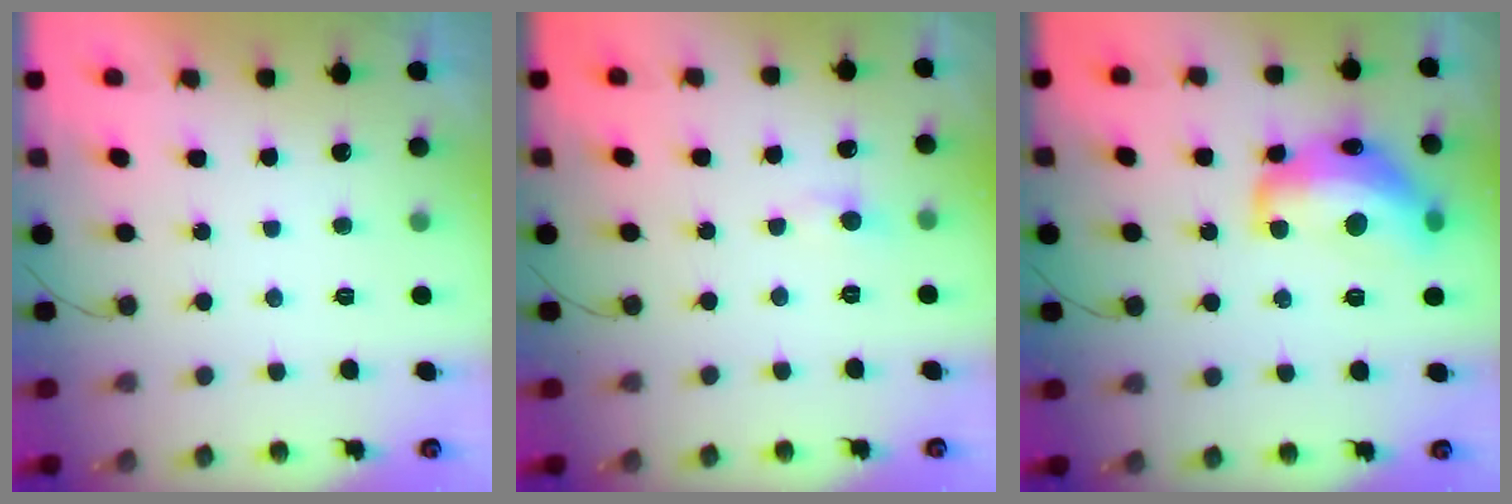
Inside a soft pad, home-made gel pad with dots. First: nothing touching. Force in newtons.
{"total": 4.0, "press": 4.0, "slide": 0.5}
{"total": 17.6, "press": 17.6, "slide": 0.9}